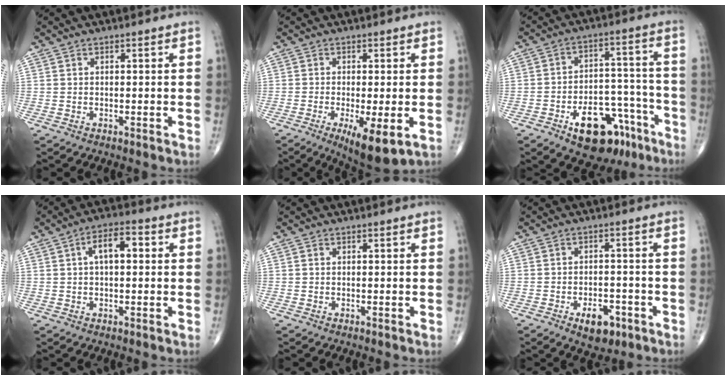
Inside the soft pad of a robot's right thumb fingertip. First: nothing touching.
{"total": 8.9, "force": [-2.9, 2.3, 8.0], "torque": [-0.126, -0.020, -0.043]}
{"total": 16.2, "force": [-9.3, 8.9, 9.8], "torque": [-0.102, 0.077, -0.129]}
{"total": 6.3, "force": [1.2, 3.0, 5.4], "torque": [-0.086, 0.019, 0.013]}
{"total": 0.0}
{"total": 6.4, "force": [-3.3, 3.7, 4.1], "torque": [-0.040, 0.018, -0.045]}